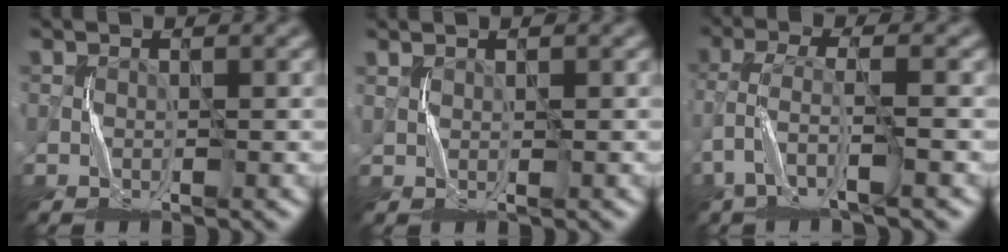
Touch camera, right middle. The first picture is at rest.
{"total": 0.9, "force": [0.8, 0.2, 0.2], "torque": [-0.007, -0.002, 0.020]}
{"total": 3.6, "force": [-1.8, 1.0, 3.0], "torque": [-0.082, 0.003, -0.040]}